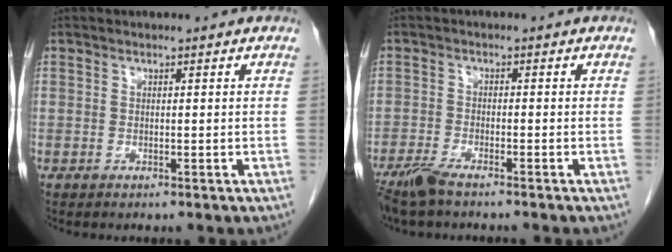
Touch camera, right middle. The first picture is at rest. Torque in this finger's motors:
{"motor_torque": [-0.01, 0.04, 0.03, 0.02]}